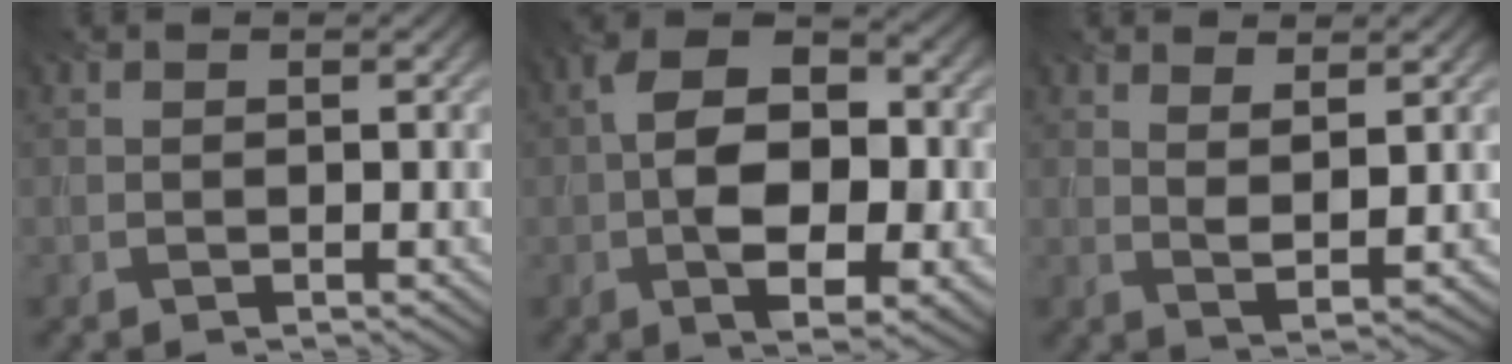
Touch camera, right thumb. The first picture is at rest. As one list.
[{"total": 11.4, "force": [-1.5, 6.5, 9.2], "torque": [-0.167, -0.003, -0.027]}, {"total": 2.7, "force": [2.0, 0.4, 1.8], "torque": [-0.041, -0.010, 0.042]}]